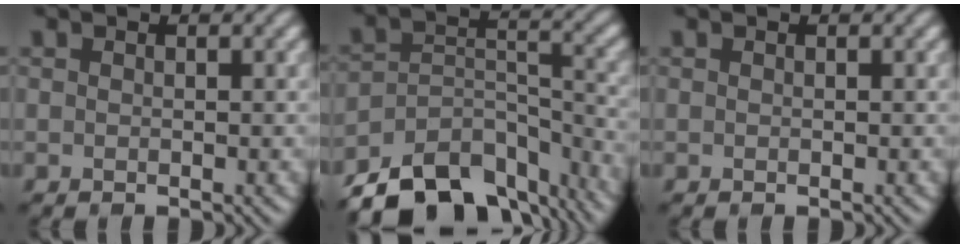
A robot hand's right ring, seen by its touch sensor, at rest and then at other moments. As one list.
[{"total": 12.4, "force": [-10.0, 5.6, 4.8], "torque": [-0.084, 0.000, -0.151]}, {"total": 0.0}]